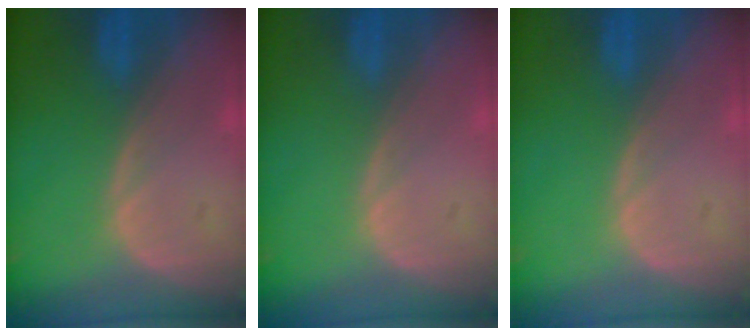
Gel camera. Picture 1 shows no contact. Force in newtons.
{"total": 0.0}
{"total": 0.0}